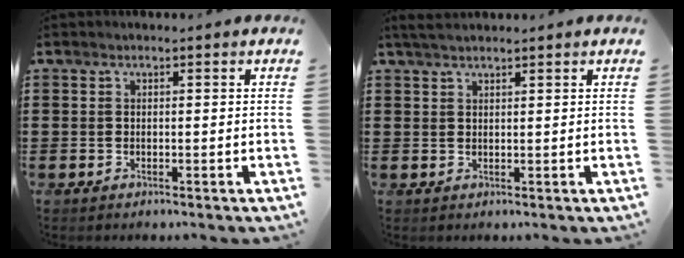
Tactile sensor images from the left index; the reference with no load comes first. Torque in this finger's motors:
{"motor_torque": [0.19, 0.11, 0.10, 0.02]}